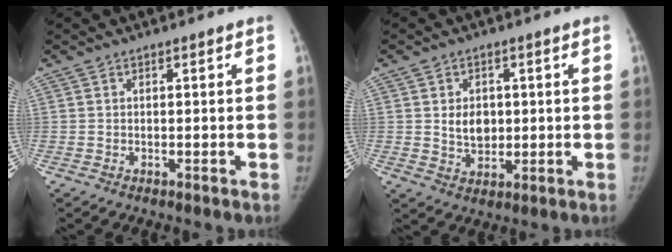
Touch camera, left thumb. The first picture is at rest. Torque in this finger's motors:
{"motor_torque": [-0.09, 0.10, 0.05, 0.12, 0.04]}